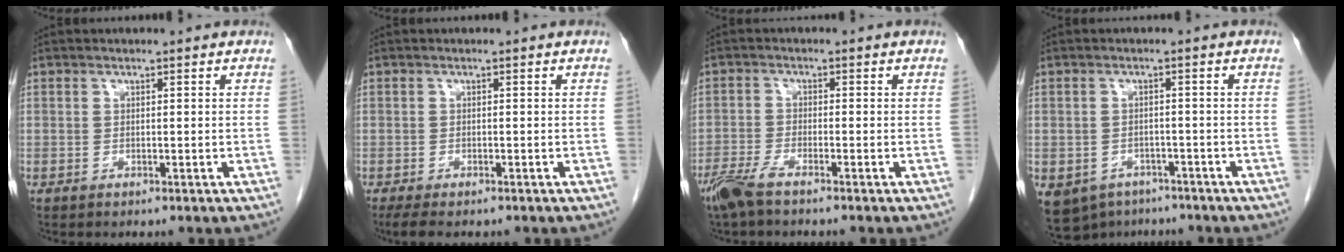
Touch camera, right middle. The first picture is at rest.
{"total": 4.2, "force": [-3.2, 1.3, 2.4], "torque": [-0.038, -0.012, -0.046]}
{"total": 4.2, "force": [-3.3, 0.4, 2.6], "torque": [-0.059, -0.010, -0.071]}
{"total": 9.6, "force": [-6.5, 6.7, 2.3], "torque": [-0.062, -0.003, -0.084]}